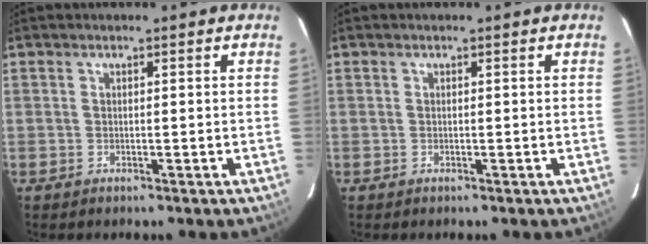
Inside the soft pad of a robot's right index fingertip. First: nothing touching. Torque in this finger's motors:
{"motor_torque": [0.00, 0.00, 0.03, 0.01]}